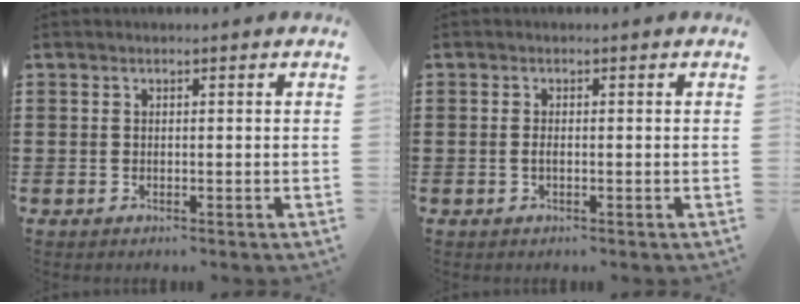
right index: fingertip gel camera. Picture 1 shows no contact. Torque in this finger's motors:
{"motor_torque": [2.14, 0.00, 0.05, 0.04]}